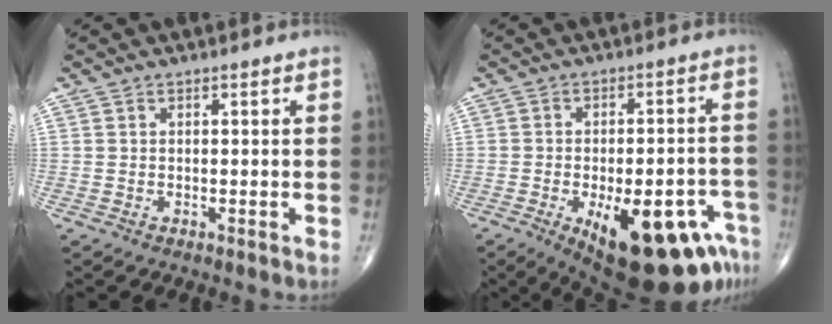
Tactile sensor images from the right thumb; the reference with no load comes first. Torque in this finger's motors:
{"motor_torque": [2.38, 2.23, 1.33, -1.44, 0.39]}